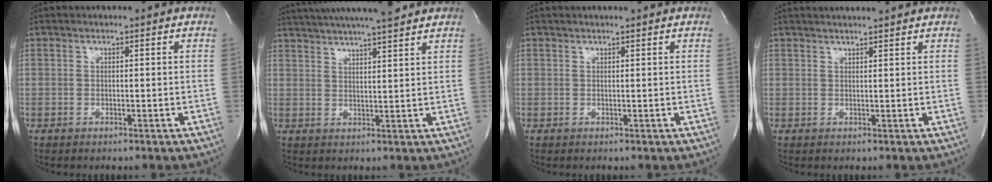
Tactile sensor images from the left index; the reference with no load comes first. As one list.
[{"total": 15.9, "force": [14.0, 1.0, 7.4], "torque": [-0.130, 0.027, 0.204]}, {"total": 2.4, "force": [2.1, 0.0, 1.0], "torque": [-0.013, 0.014, 0.029]}, {"total": 5.7, "force": [5.2, -0.1, 2.2], "torque": [-0.035, 0.022, 0.069]}]